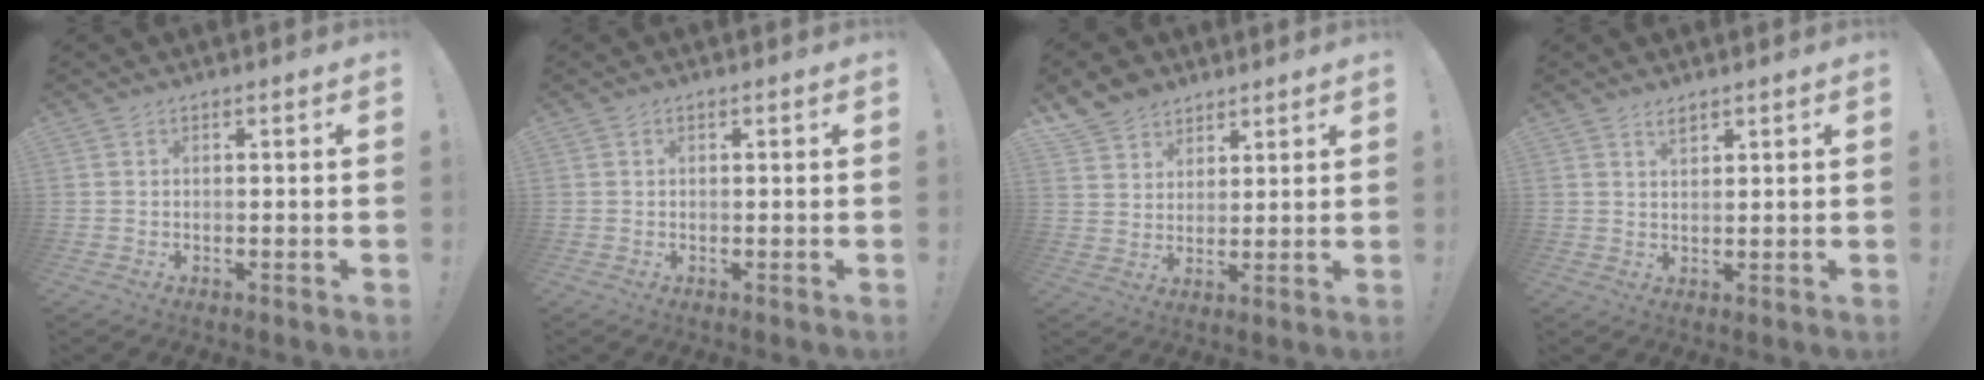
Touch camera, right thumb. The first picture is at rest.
{"total": 0.0}
{"total": 8.3, "force": [6.2, 5.3, 1.2], "torque": [-0.022, -0.046, 0.124]}
{"total": 2.4, "force": [2.1, 0.5, 1.0], "torque": [-0.002, -0.017, 0.034]}